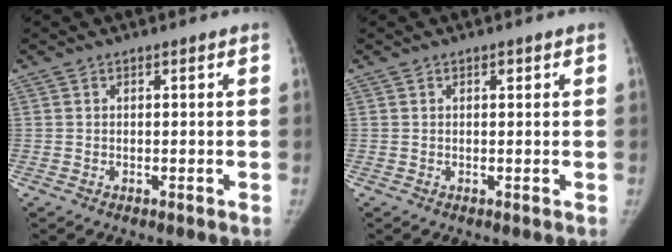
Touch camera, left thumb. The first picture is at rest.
{"total": 0.8, "force": [0.4, 0.4, 0.5], "torque": [-0.005, -0.001, 0.006]}